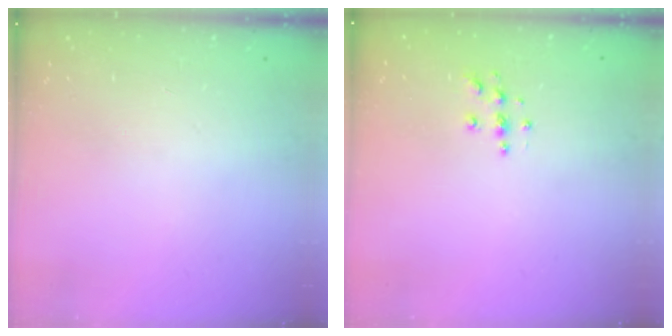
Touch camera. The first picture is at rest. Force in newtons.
{"total": 5.2, "press": 5.1, "slide": 0.5}